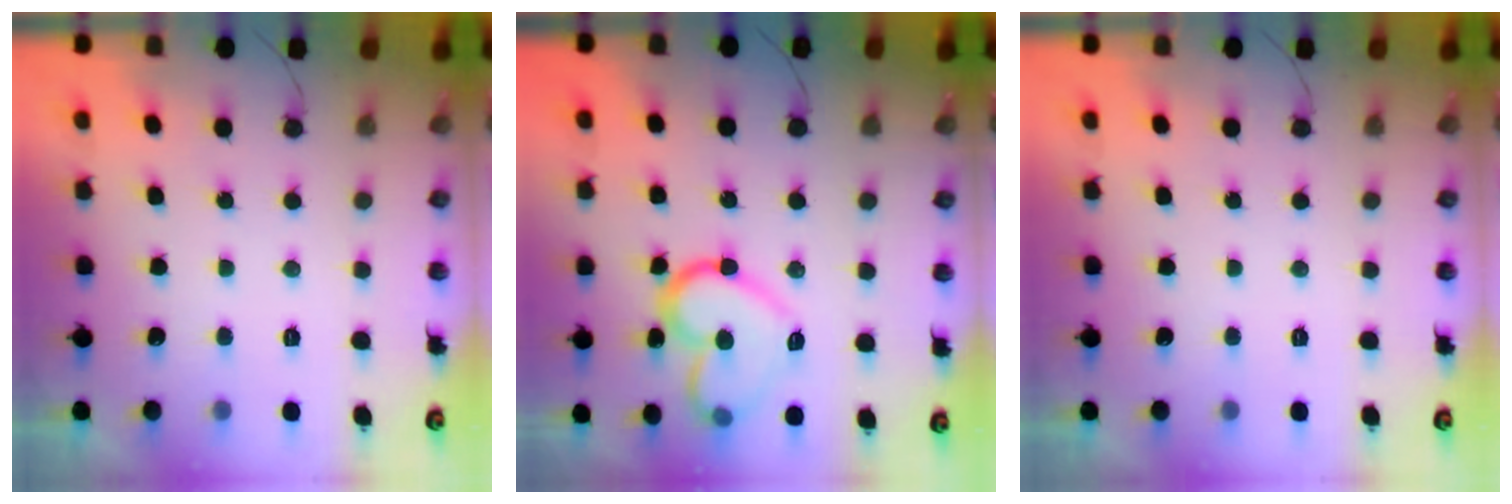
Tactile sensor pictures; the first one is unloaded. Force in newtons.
{"total": 16.5, "press": 16.5, "slide": 0.8}
{"total": 0.0}